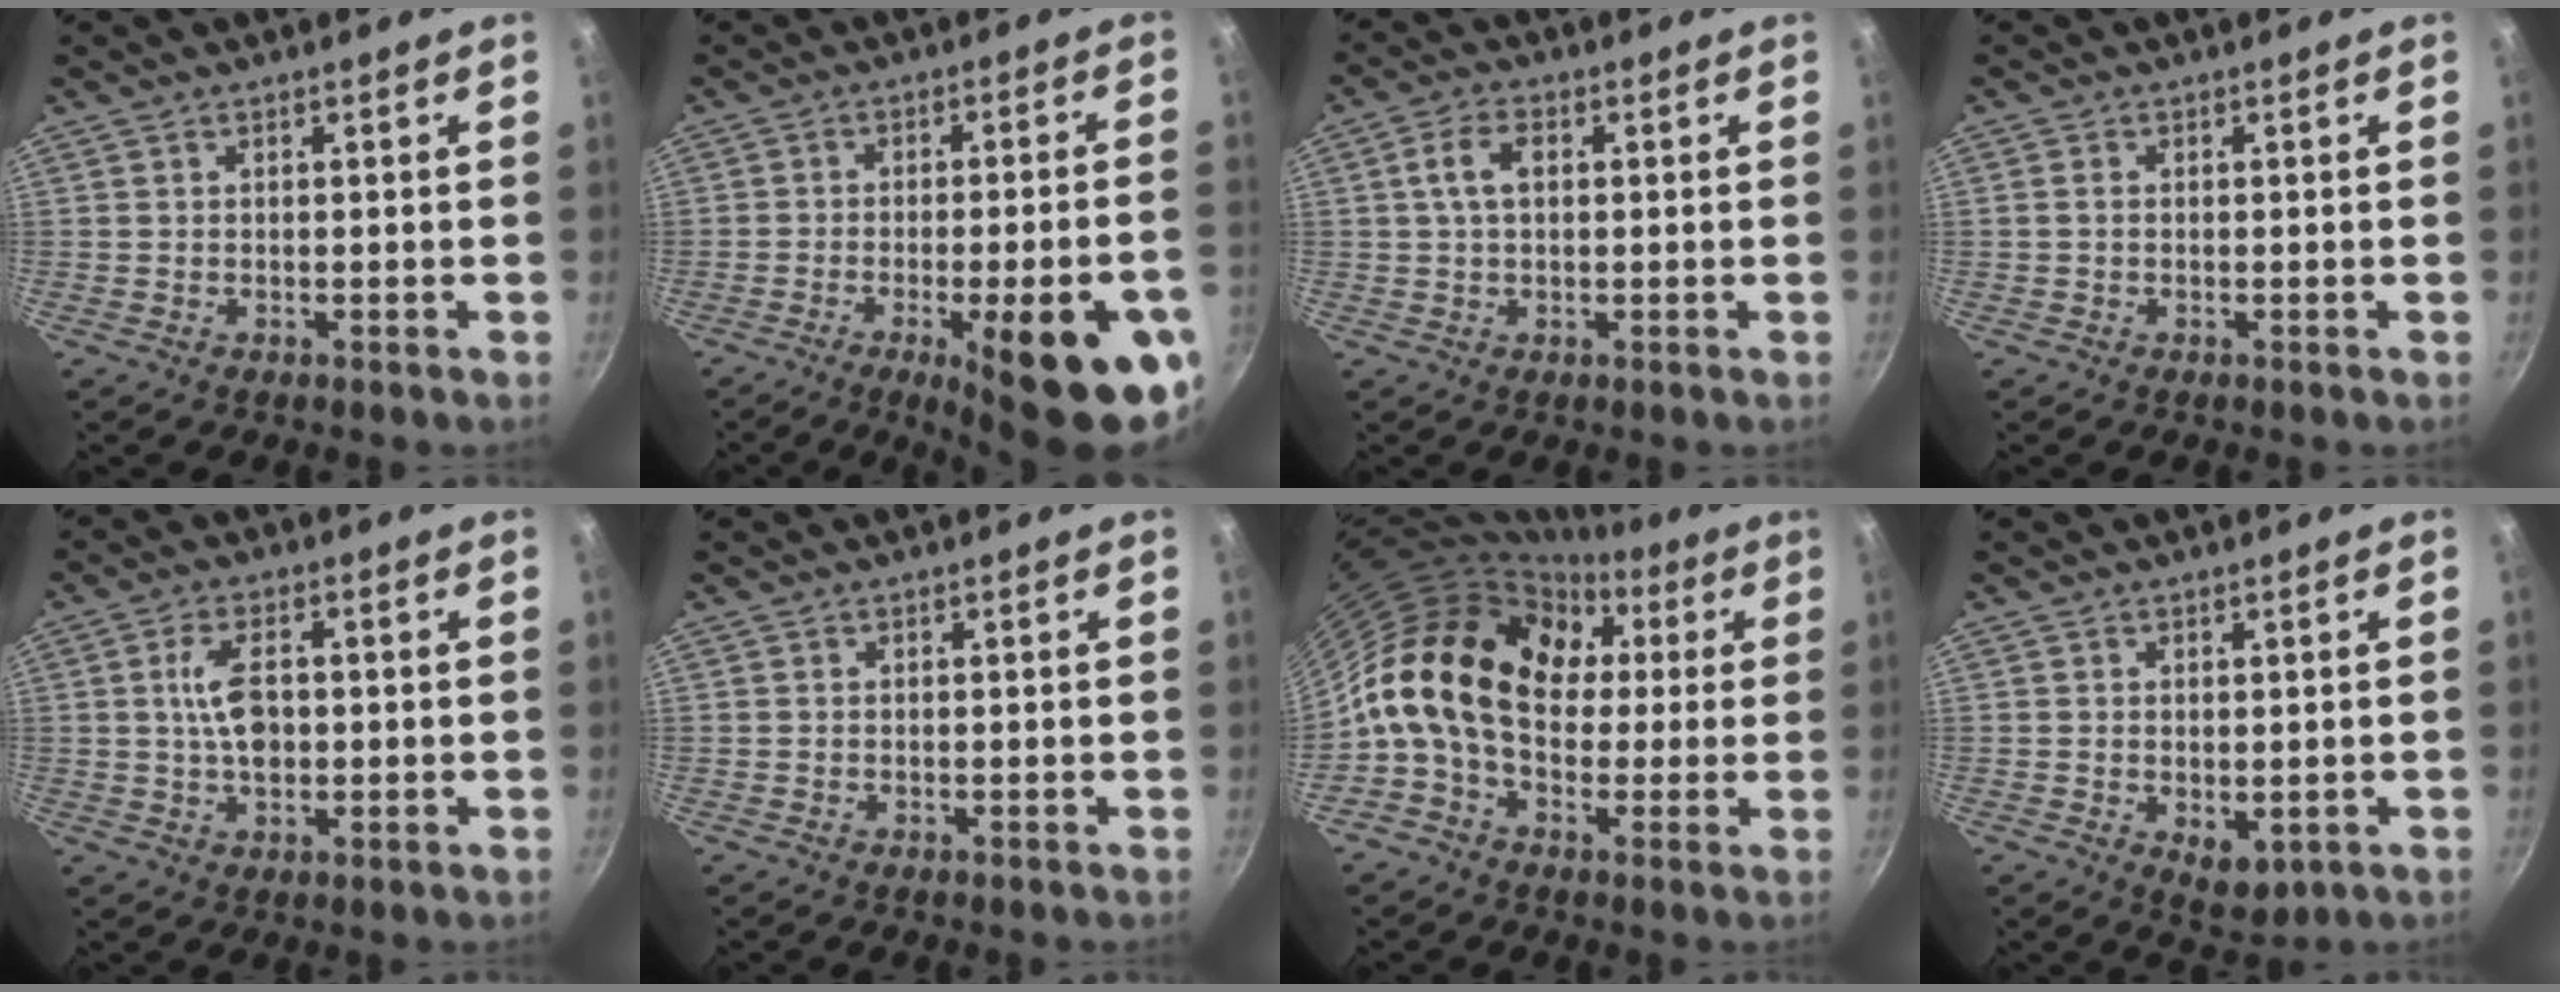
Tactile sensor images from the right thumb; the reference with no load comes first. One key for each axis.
{"total": 19.7, "fx": -7.9, "fy": 4.8, "fz": 17.4, "tx": -0.206, "ty": 0.024, "tz": -0.100}
{"total": 5.2, "fx": 0.9, "fy": 3.2, "fz": 4.0, "tx": -0.073, "ty": 0.011, "tz": 0.014}
{"total": 0.9, "fx": 0.0, "fy": 0.7, "fz": 0.6, "tx": -0.012, "ty": 0.004, "tz": -0.002}
{"total": 7.0, "fx": 0.4, "fy": 3.8, "fz": 5.9, "tx": -0.102, "ty": 0.008, "tz": 0.005}
{"total": 0.0}
{"total": 18.8, "fx": 1.9, "fy": 13.5, "fz": 13.0, "tx": -0.193, "ty": 0.039, "tz": 0.011}
{"total": 4.8, "fx": -0.6, "fy": 3.1, "fz": 3.7, "tx": -0.046, "ty": -0.011, "tz": 0.000}